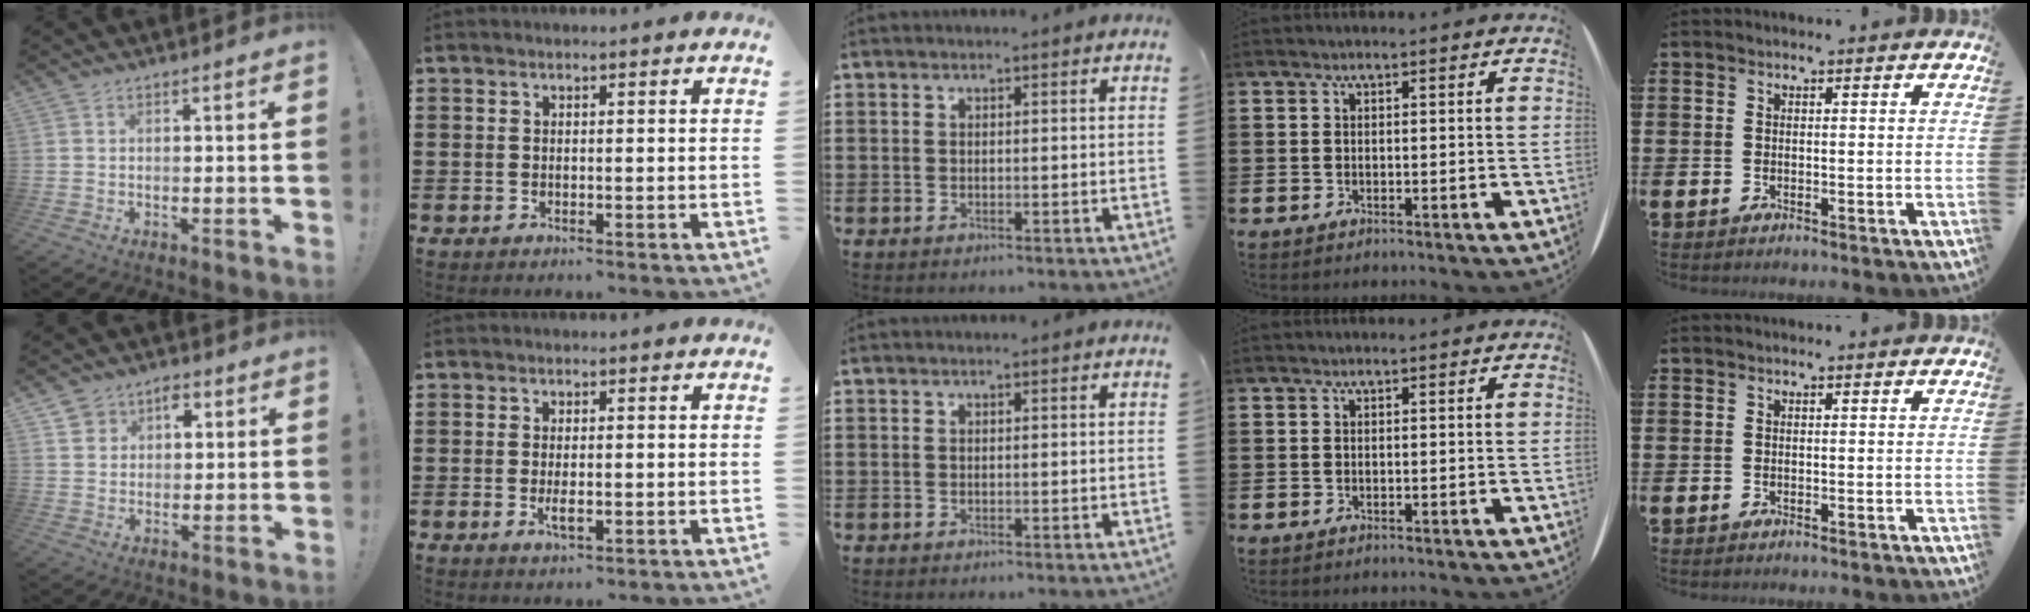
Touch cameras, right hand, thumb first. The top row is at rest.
{"thumb": {"total": 6.3, "force": [2.8, 5.3, 1.9], "torque": [-0.021, -0.013, 0.050]}, "index": {"total": 2.7, "force": [-0.6, 0.9, 2.5], "torque": [-0.053, -0.004, -0.012]}}